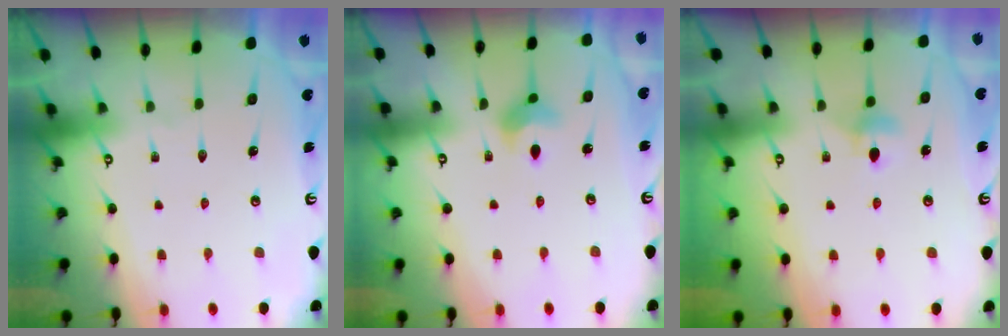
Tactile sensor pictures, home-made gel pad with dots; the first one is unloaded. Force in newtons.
{"total": 5.0, "press": 5.0, "slide": 0.6}
{"total": 4.4, "press": 4.4, "slide": 0.6}